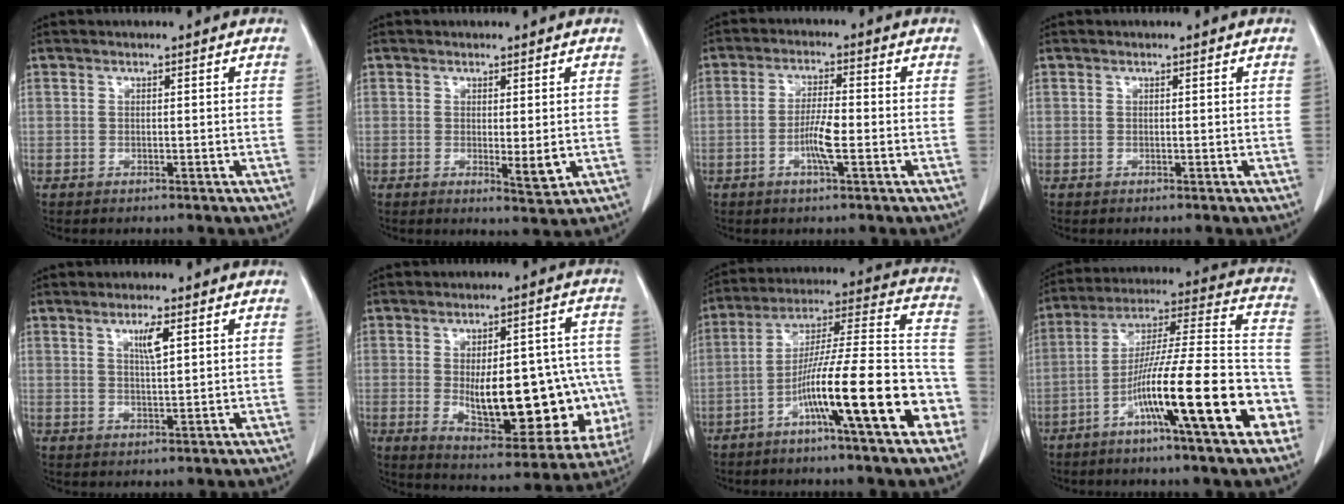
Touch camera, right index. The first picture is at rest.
{"total": 3.2, "force": [-0.2, 0.6, 3.1], "torque": [-0.051, -0.012, 0.002]}
{"total": 4.8, "force": [-1.3, 0.4, 4.6], "torque": [-0.088, -0.001, -0.024]}
{"total": 0.0}
{"total": 3.4, "force": [1.5, 0.3, 3.0], "torque": [-0.053, -0.002, 0.027]}
{"total": 21.2, "force": [-3.2, 8.3, 19.2], "torque": [-0.214, 0.023, -0.010]}
{"total": 18.9, "force": [-8.1, 1.4, 17.0], "torque": [-0.249, 0.017, -0.132]}
{"total": 20.7, "force": [-8.9, 1.4, 18.6], "torque": [-0.273, 0.005, -0.148]}